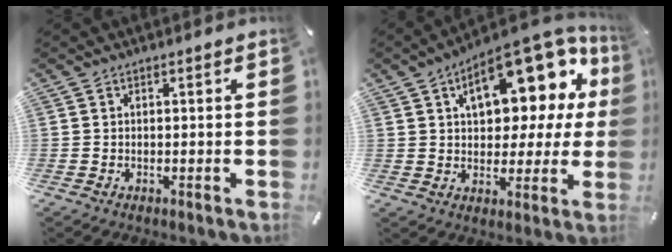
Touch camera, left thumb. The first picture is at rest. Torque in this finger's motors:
{"motor_torque": [2.53, 2.48, 1.54, -1.23, 0.50]}